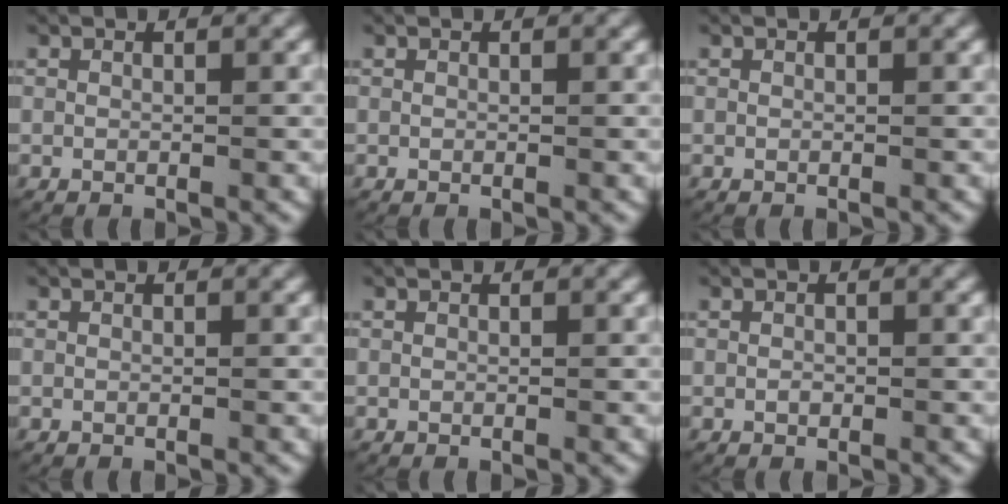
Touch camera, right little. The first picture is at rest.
{"total": 0.0}
{"total": 0.0}
{"total": 0.0}
{"total": 0.0}
{"total": 0.5, "force": [-0.2, 0.4, 0.3], "torque": [-0.010, -0.003, -0.002]}